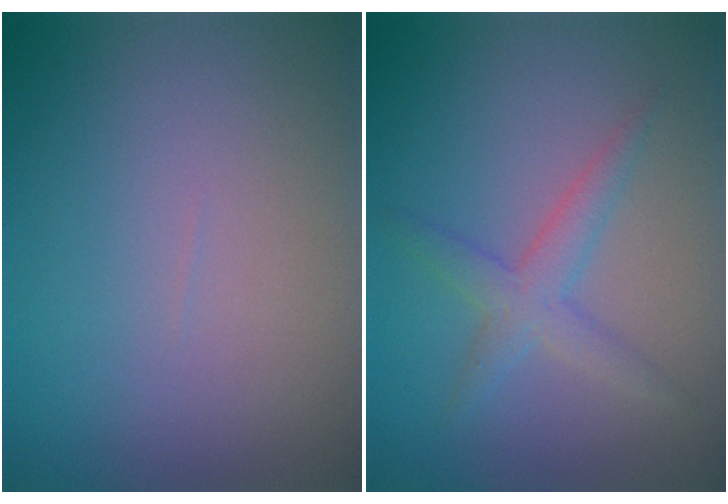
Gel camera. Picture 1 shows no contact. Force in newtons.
{"total": 2.5, "press": 2.5, "slide": 0.1}